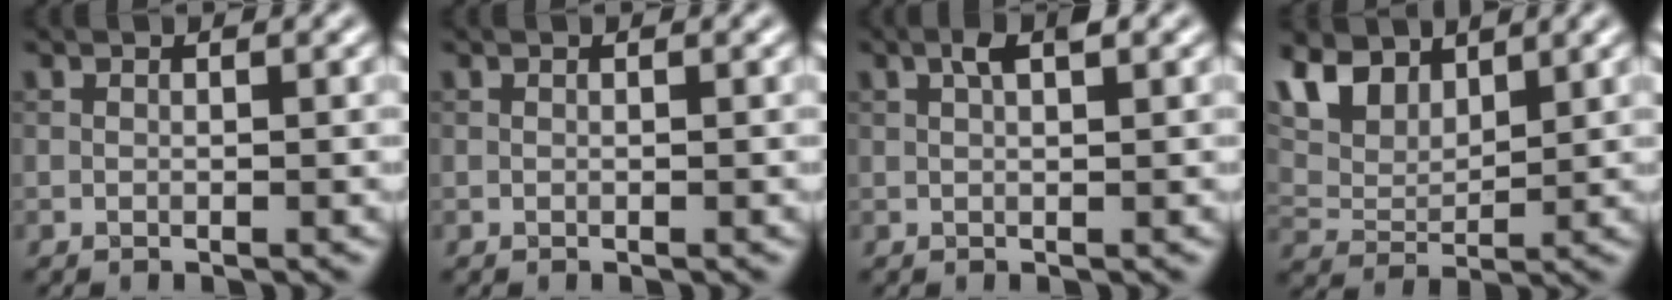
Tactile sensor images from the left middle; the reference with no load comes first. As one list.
[{"total": 0.0}, {"total": 2.0, "force": [0.9, 0.5, 1.7], "torque": [-0.030, 0.007, 0.014]}, {"total": 6.5, "force": [4.5, 3.1, 3.5], "torque": [-0.086, 0.012, 0.078]}]